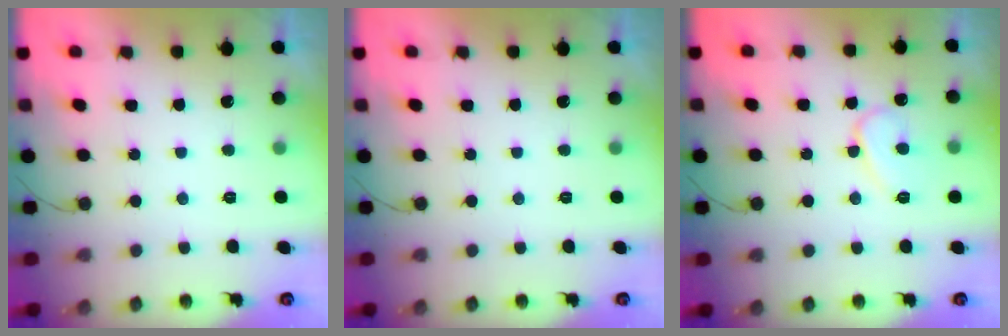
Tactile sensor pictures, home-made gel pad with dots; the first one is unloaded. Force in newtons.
{"total": 0.0}
{"total": 8.3, "press": 8.3, "slide": 0.9}